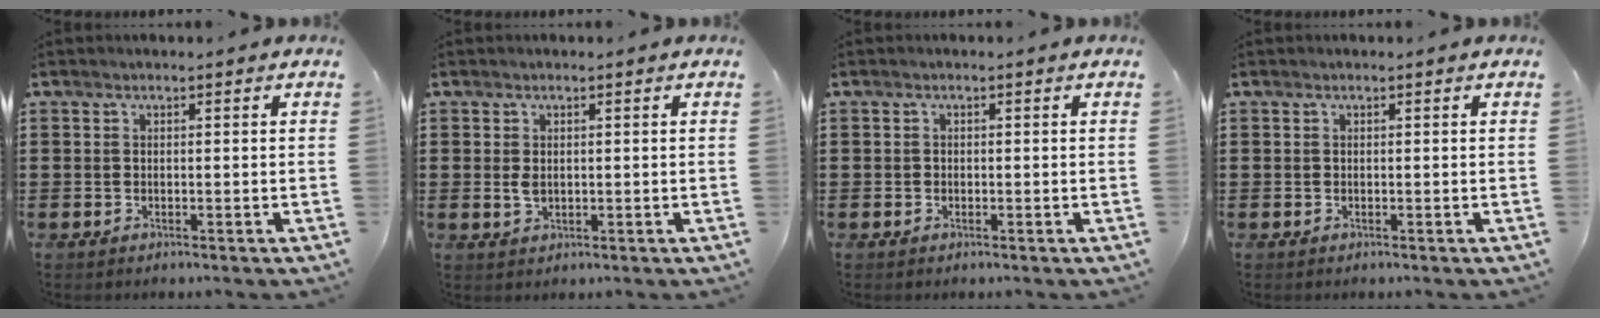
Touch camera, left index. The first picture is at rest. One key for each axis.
{"total": 1.9, "fx": 0.3, "fy": 1.1, "fz": 1.4, "tx": -0.038, "ty": 0.001, "tz": 0.003}
{"total": 0.6, "fx": -0.1, "fy": 0.5, "fz": 0.2, "tx": -0.006, "ty": 0.002, "tz": -0.003}
{"total": 0.0}